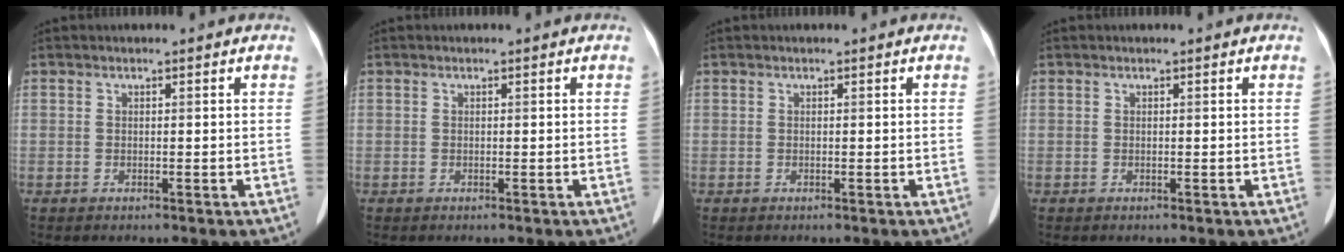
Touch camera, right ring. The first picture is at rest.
{"total": 0.0}
{"total": 0.0}
{"total": 0.0}